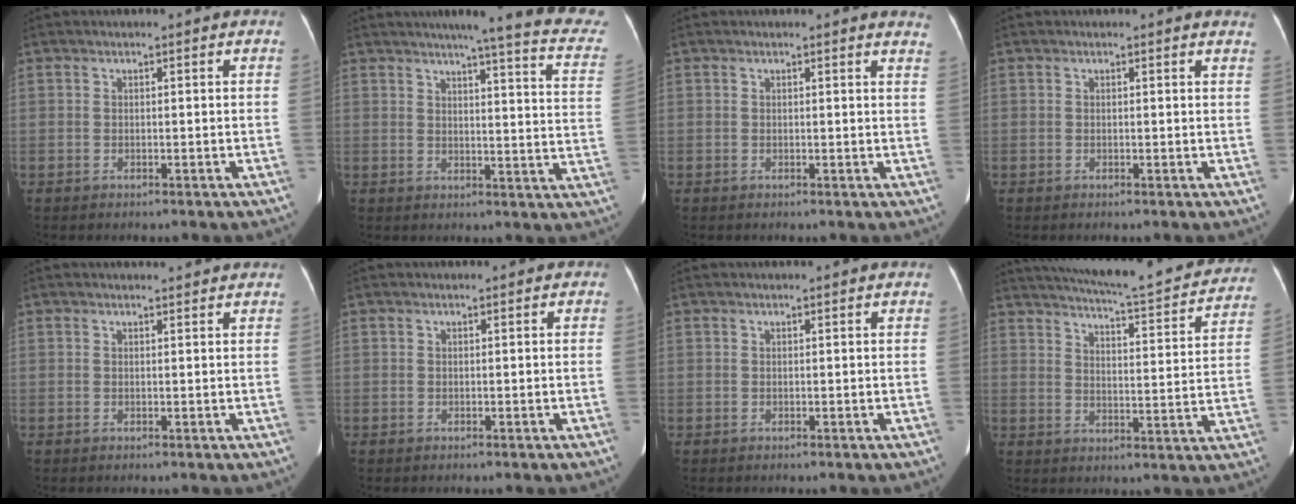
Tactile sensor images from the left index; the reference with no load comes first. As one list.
[{"total": 19.2, "force": [16.5, 0.6, 9.6], "torque": [-0.116, -0.048, 0.176]}, {"total": 3.6, "force": [3.6, 0.2, 0.7], "torque": [-0.006, -0.016, 0.014]}, {"total": 2.2, "force": [2.2, 0.2, 0.4], "torque": [-0.009, -0.007, 0.006]}, {"total": 2.7, "force": [2.7, 0.3, 0.5], "torque": [-0.012, 0.011, 0.032]}, {"total": 0.0}, {"total": 0.7, "force": [0.7, 0.0, 0.3], "torque": [-0.001, 0.013, 0.012]}, {"total": 22.7, "force": [20.5, 2.9, 9.2], "torque": [-0.144, -0.019, 0.260]}]